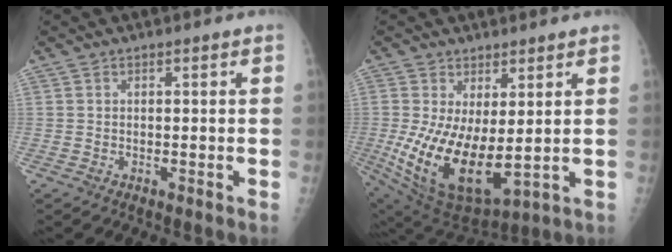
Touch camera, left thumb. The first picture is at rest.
{"total": 14.8, "force": [0.1, 6.8, 13.1], "torque": [-0.245, -0.036, 0.026]}